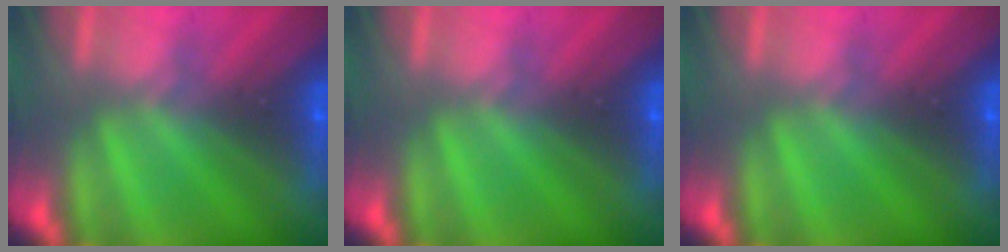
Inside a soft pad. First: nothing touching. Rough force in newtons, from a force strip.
{"total": 0.0}
{"total": 0.0}